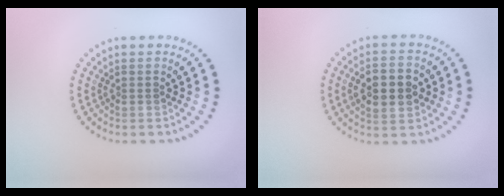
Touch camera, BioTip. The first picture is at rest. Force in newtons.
{"total": 5.1, "press": 5.1, "slide": 0.3}